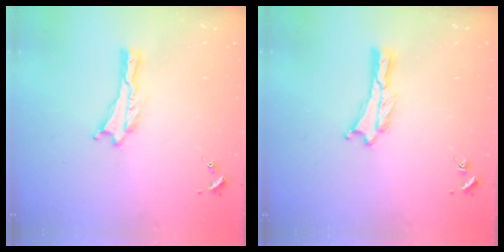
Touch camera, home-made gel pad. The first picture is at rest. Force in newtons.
{"total": 0.0}